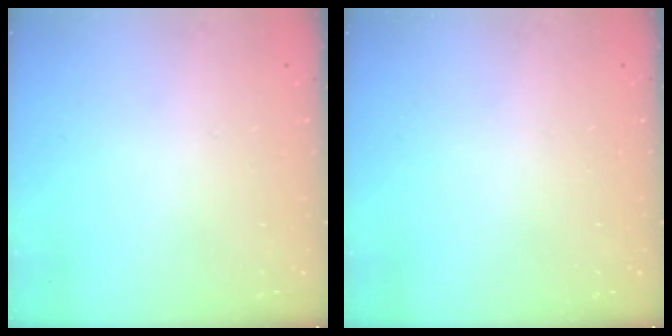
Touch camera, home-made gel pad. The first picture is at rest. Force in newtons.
{"total": 0.0}